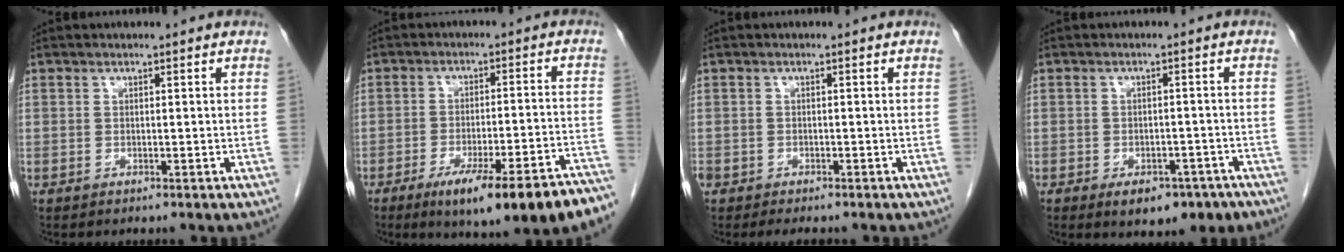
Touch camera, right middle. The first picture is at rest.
{"total": 18.1, "force": [-13.2, 1.0, 12.3], "torque": [-0.122, 0.002, -0.192]}
{"total": 4.5, "force": [-3.5, 2.0, 2.0], "torque": [-0.038, -0.009, -0.054]}
{"total": 7.2, "force": [-4.8, 3.8, 3.8], "torque": [-0.038, 0.008, -0.060]}